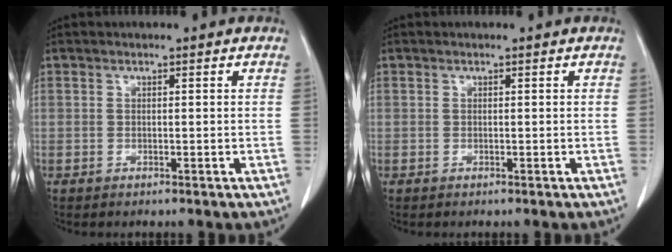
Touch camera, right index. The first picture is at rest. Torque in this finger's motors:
{"motor_torque": [0.00, 0.00, 0.00, 0.00]}